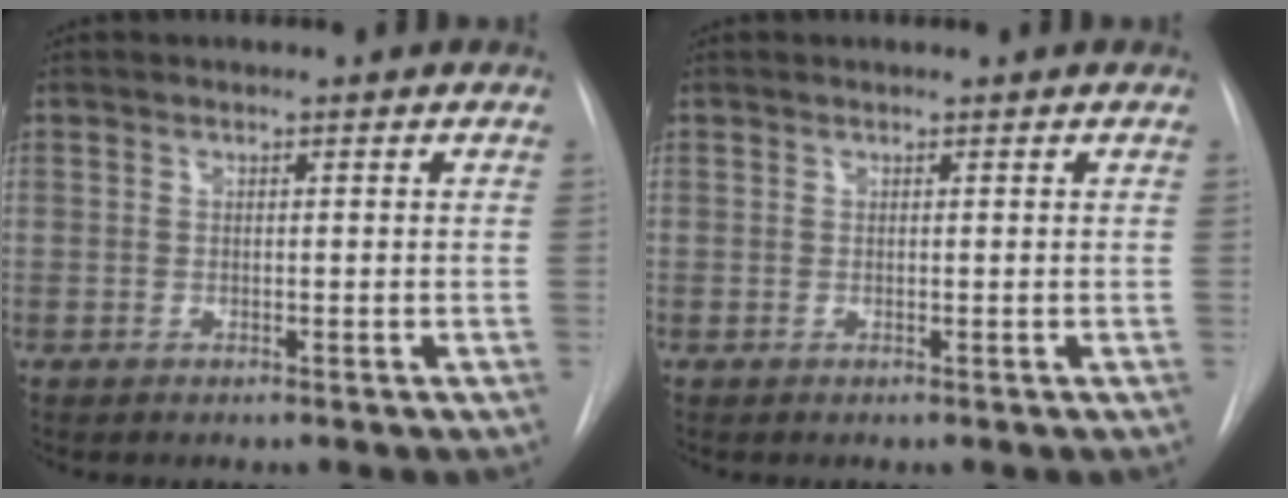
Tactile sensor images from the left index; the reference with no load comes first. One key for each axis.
{"total": 0.0}